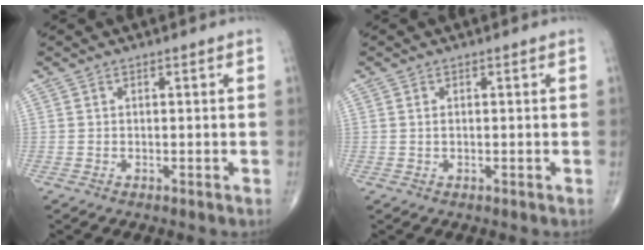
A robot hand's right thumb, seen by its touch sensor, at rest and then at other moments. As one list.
[{"total": 0.7, "force": [0.1, 0.4, 0.6], "torque": [-0.014, 0.000, 0.004]}]